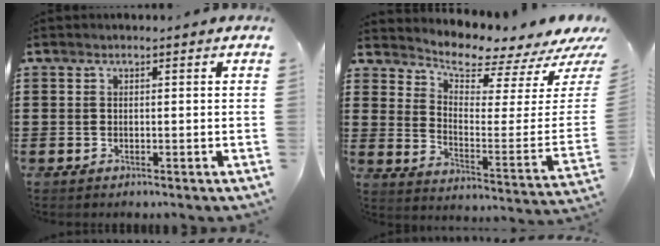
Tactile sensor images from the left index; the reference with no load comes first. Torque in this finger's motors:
{"motor_torque": [0.00, -2.14, 0.42, 0.02]}